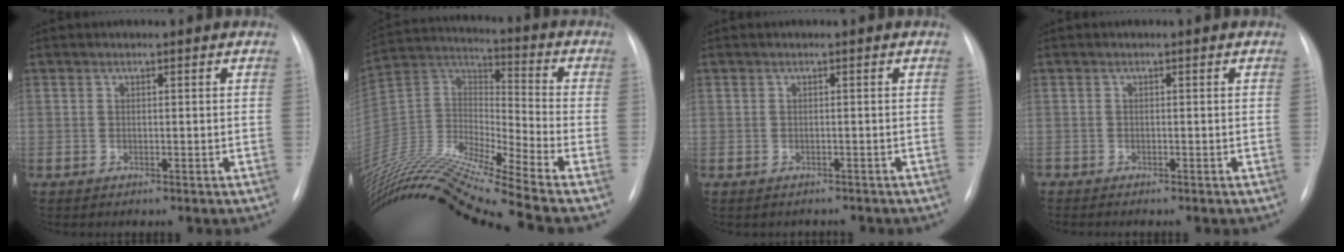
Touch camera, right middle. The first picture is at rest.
{"total": 25.0, "force": [-21.3, -1.6, 13.1], "torque": [-0.287, -0.020, -0.388]}
{"total": 1.6, "force": [-1.4, 0.8, -0.1], "torque": [-0.002, 0.002, -0.019]}
{"total": 0.9, "force": [-0.9, 0.1, 0.3], "torque": [-0.004, -0.003, -0.011]}